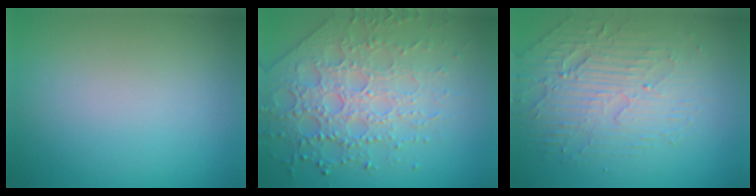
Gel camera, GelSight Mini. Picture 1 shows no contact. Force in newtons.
{"total": 6.6, "press": 5.4, "slide": 3.9}
{"total": 4.5, "press": 3.9, "slide": 2.3}